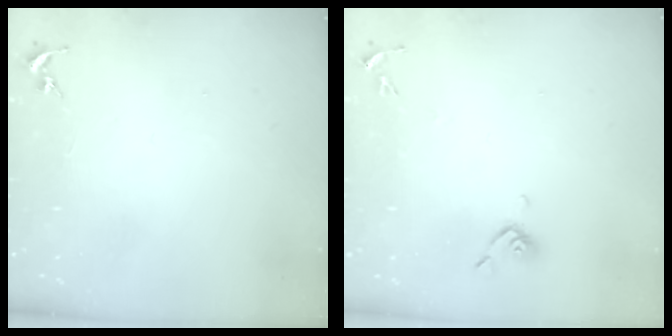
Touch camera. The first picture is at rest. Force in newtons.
{"total": 5.8, "press": 5.8, "slide": 0.7}